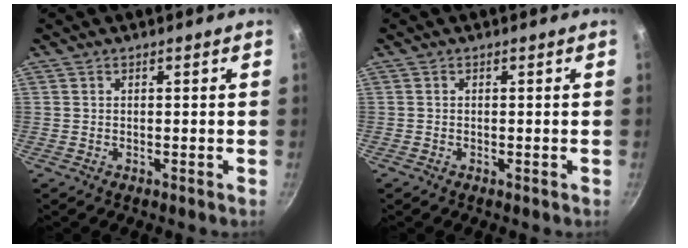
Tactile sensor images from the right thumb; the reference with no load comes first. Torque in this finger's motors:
{"motor_torque": [0.21, -0.31, -0.13, -0.05, 0.07]}